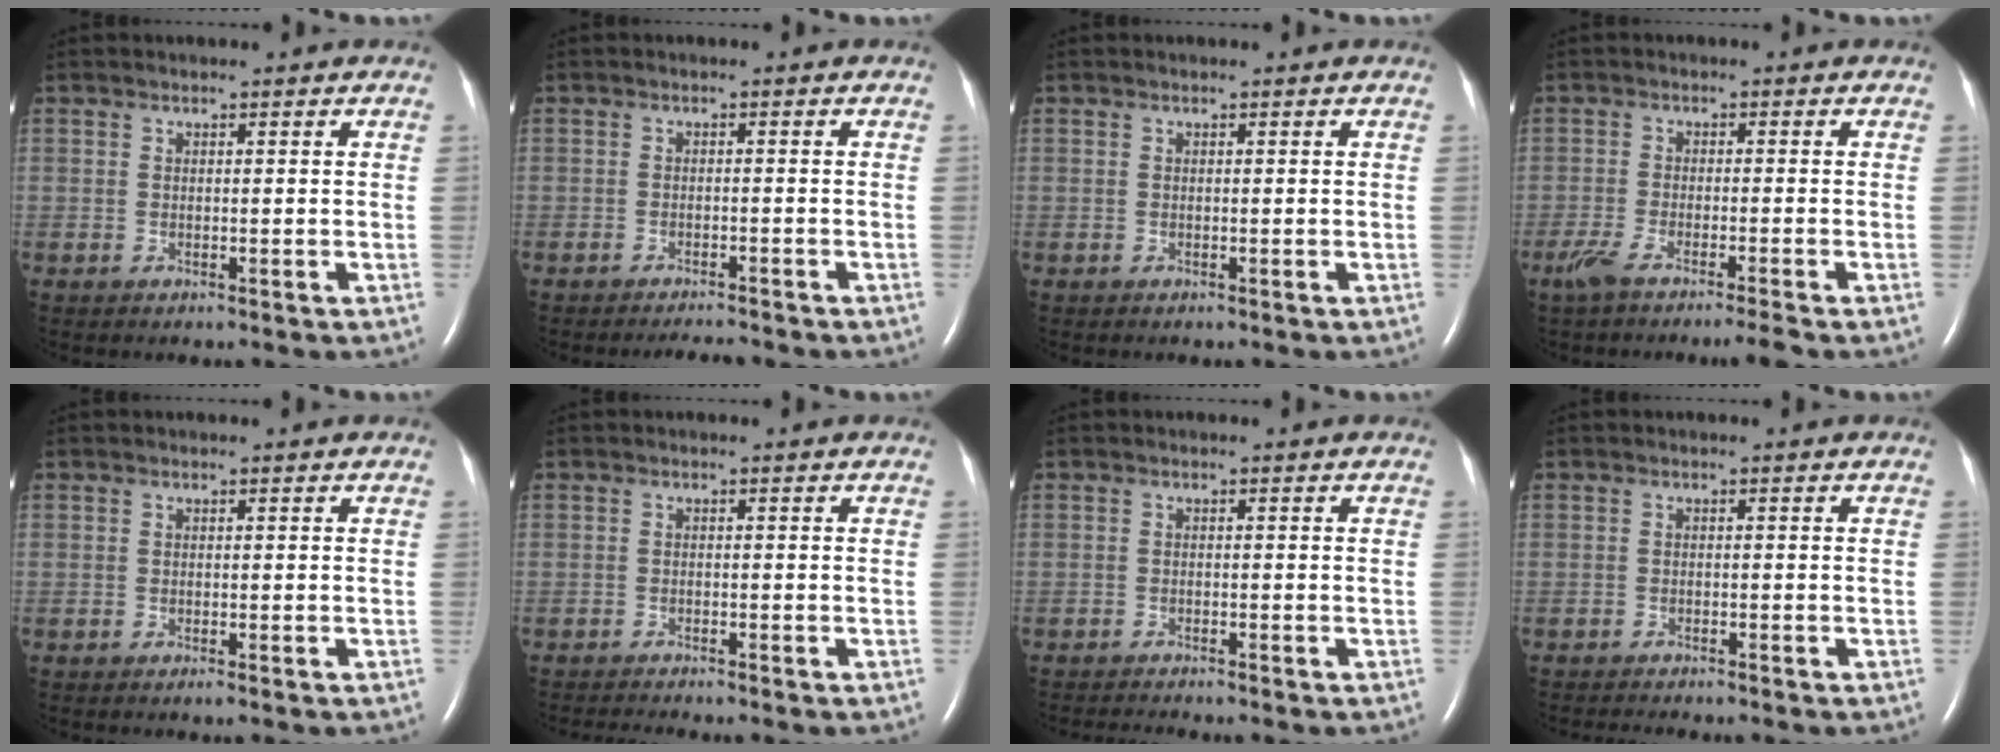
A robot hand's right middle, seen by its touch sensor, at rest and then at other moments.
{"total": 3.3, "force": [-3.1, 0.2, 1.0], "torque": [-0.017, -0.010, -0.045]}
{"total": 0.0}
{"total": 5.4, "force": [-4.2, -0.5, 3.4], "torque": [-0.059, -0.013, -0.076]}
{"total": 0.0}
{"total": 2.4, "force": [-2.2, -0.8, 0.7], "torque": [-0.014, -0.009, -0.038]}
{"total": 2.3, "force": [-2.2, -0.7, 0.6], "torque": [-0.011, -0.008, -0.036]}
{"total": 3.4, "force": [-3.1, 0.1, 1.4], "torque": [-0.019, -0.007, -0.043]}